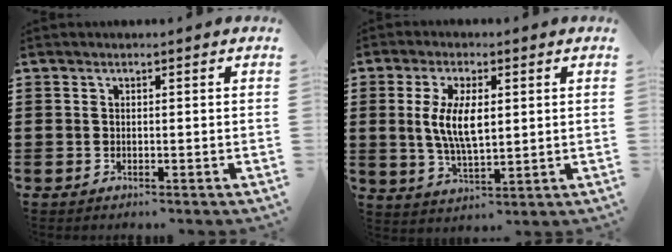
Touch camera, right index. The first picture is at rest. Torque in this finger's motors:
{"motor_torque": [1.68, 0.46, 0.33, 0.21]}